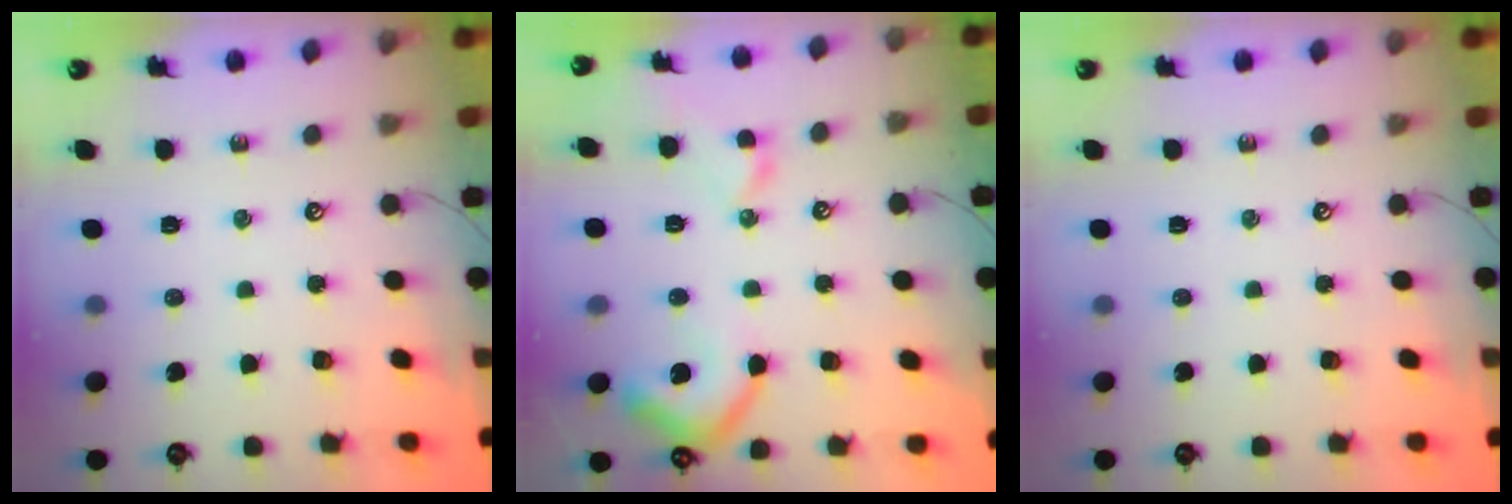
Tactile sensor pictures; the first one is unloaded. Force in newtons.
{"total": 9.5, "press": 9.4, "slide": 1.5}
{"total": 0.0}